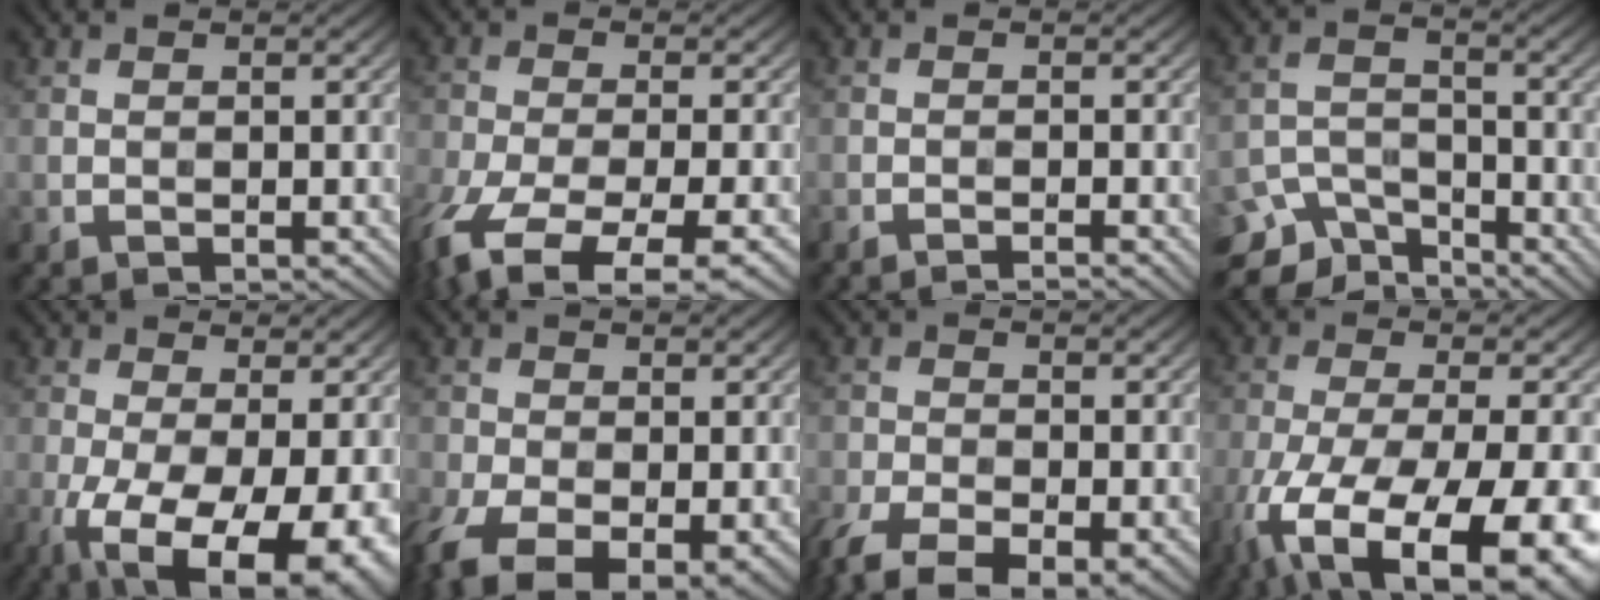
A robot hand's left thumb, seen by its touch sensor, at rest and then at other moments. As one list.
[{"total": 12.0, "force": [-7.7, 3.8, 8.4], "torque": [-0.182, -0.035, -0.125]}, {"total": 1.6, "force": [-1.3, 0.1, 1.0], "torque": [-0.006, 0.001, -0.027]}, {"total": 7.0, "force": [-5.5, 3.4, 2.7], "torque": [-0.055, -0.012, -0.112]}, {"total": 14.2, "force": [-5.3, 6.3, 11.5], "torque": [-0.213, -0.039, -0.068]}, {"total": 11.0, "force": [-6.0, 5.5, 7.4], "torque": [-0.167, -0.045, -0.098]}, {"total": 10.0, "force": [-6.8, 4.1, 6.2], "torque": [-0.126, -0.038, -0.114]}, {"total": 18.9, "force": [-10.6, 7.1, 13.9], "torque": [-0.271, -0.066, -0.148]}]